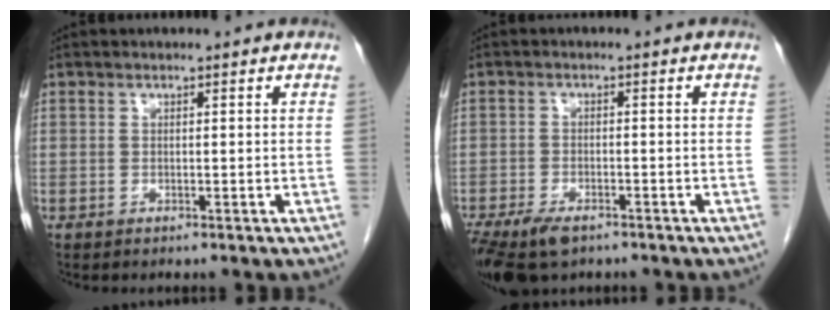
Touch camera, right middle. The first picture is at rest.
{"total": 8.7, "force": [-6.1, 3.7, 5.0], "torque": [-0.094, -0.011, -0.100]}